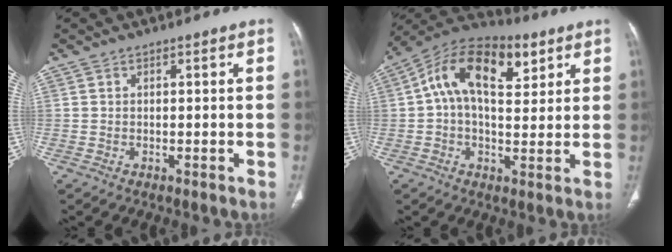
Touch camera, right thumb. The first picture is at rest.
{"total": 16.5, "force": [5.4, 9.0, 12.7], "torque": [-0.187, 0.016, 0.080]}